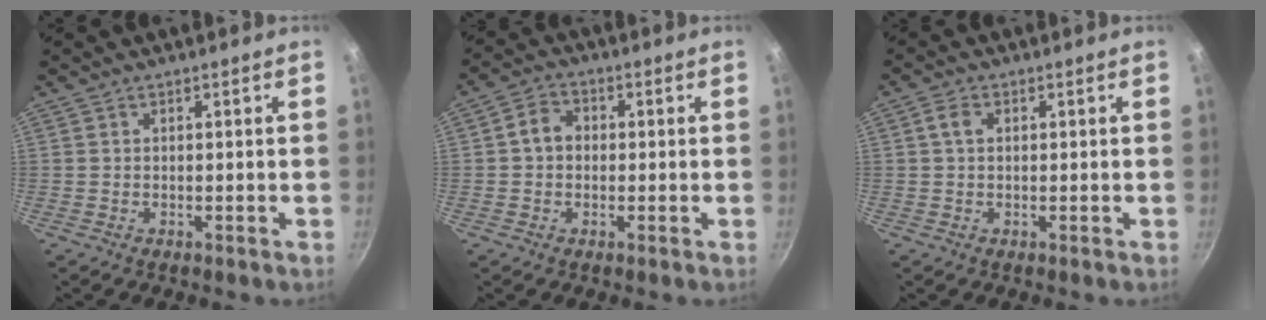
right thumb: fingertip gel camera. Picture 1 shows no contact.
{"total": 4.5, "force": [0.1, 3.7, 2.6], "torque": [-0.029, 0.013, -0.009]}
{"total": 2.4, "force": [0.5, 1.6, 1.7], "torque": [-0.031, 0.006, 0.007]}